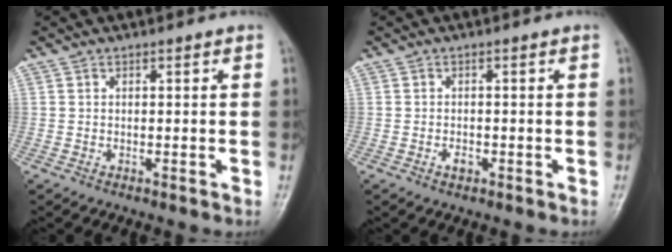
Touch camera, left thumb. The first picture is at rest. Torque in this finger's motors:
{"motor_torque": [-0.12, 0.21, 0.28, 0.38, 0.00]}